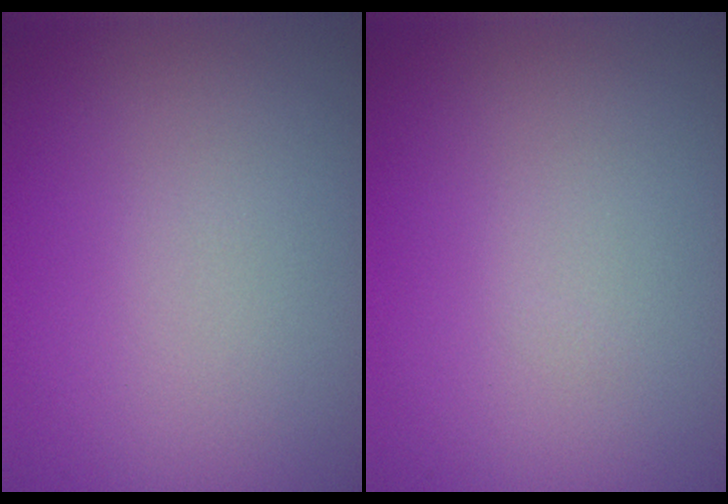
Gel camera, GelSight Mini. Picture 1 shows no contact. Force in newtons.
{"total": 0.0}